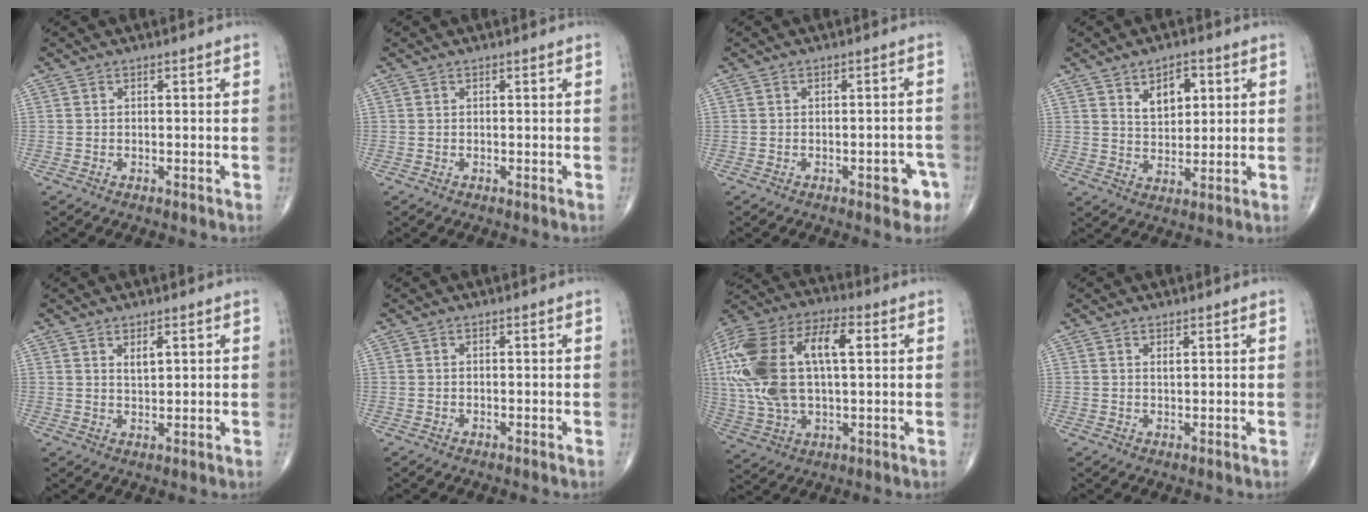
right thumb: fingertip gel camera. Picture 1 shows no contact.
{"total": 0.0}
{"total": 4.4, "force": [-2.1, 2.0, 3.3], "torque": [-0.022, 0.016, -0.021]}
{"total": 7.3, "force": [3.1, 4.3, 5.1], "torque": [-0.057, -0.018, 0.053]}
{"total": 2.9, "force": [1.4, 1.2, 2.2], "torque": [-0.032, -0.010, 0.026]}
{"total": 0.0}
{"total": 24.5, "force": [4.4, 12.2, 20.8], "torque": [-0.455, 0.025, 0.075]}
{"total": 1.1, "force": [0.7, 0.4, 0.8], "torque": [-0.013, -0.001, 0.013]}